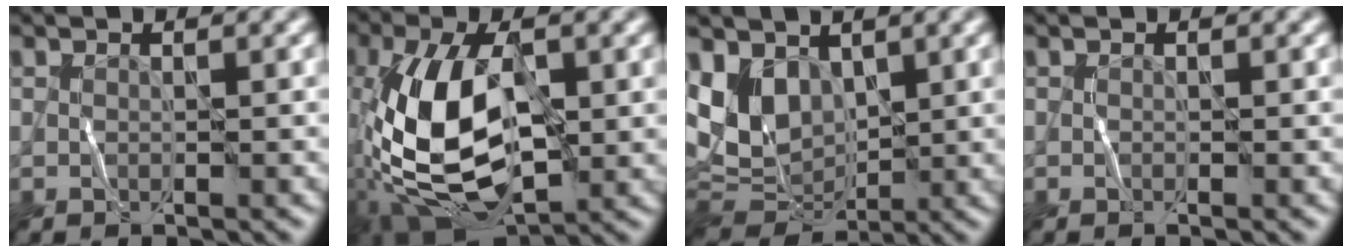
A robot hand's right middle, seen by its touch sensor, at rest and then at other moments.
{"total": 11.8, "force": [-1.8, 6.1, 9.9], "torque": [-0.224, 0.009, -0.031]}
{"total": 5.8, "force": [2.3, 3.9, 3.6], "torque": [-0.093, -0.008, 0.050]}
{"total": 0.0}